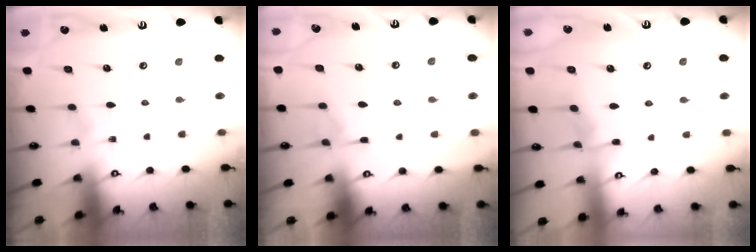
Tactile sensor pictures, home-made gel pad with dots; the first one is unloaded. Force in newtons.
{"total": 4.4, "press": 4.4, "slide": 0.4}
{"total": 6.5, "press": 6.5, "slide": 0.6}